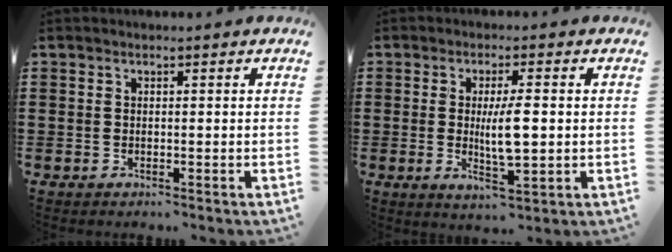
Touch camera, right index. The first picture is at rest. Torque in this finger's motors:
{"motor_torque": [0.83, 0.59, 0.77, 0.18]}